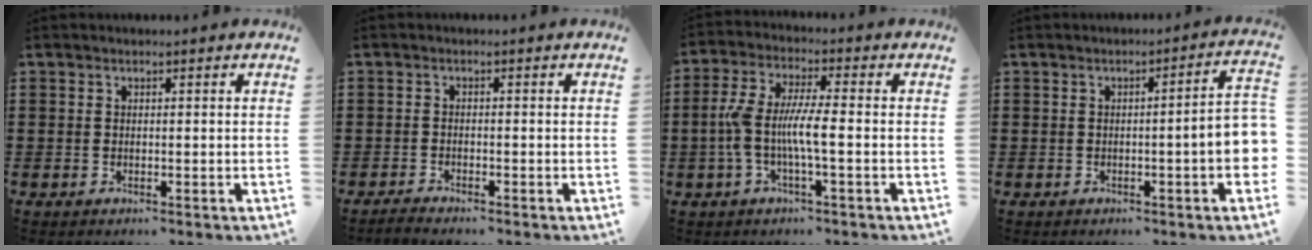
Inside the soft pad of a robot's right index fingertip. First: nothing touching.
{"total": 1.2, "force": [-1.2, -0.1, 0.0], "torque": [-0.002, 0.002, -0.024]}
{"total": 6.9, "force": [-1.6, 1.4, 6.6], "torque": [-0.151, -0.013, -0.039]}
{"total": 6.1, "force": [-1.1, 0.6, 6.0], "torque": [-0.080, -0.011, -0.019]}